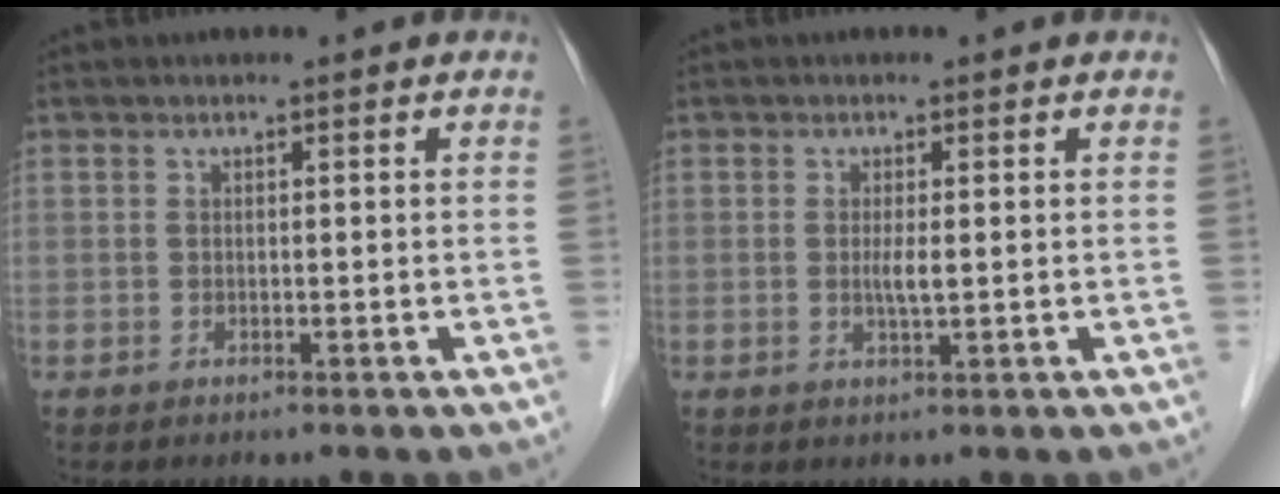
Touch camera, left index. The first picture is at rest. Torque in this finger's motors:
{"motor_torque": [0.27, 0.21, 0.04, 0.02]}